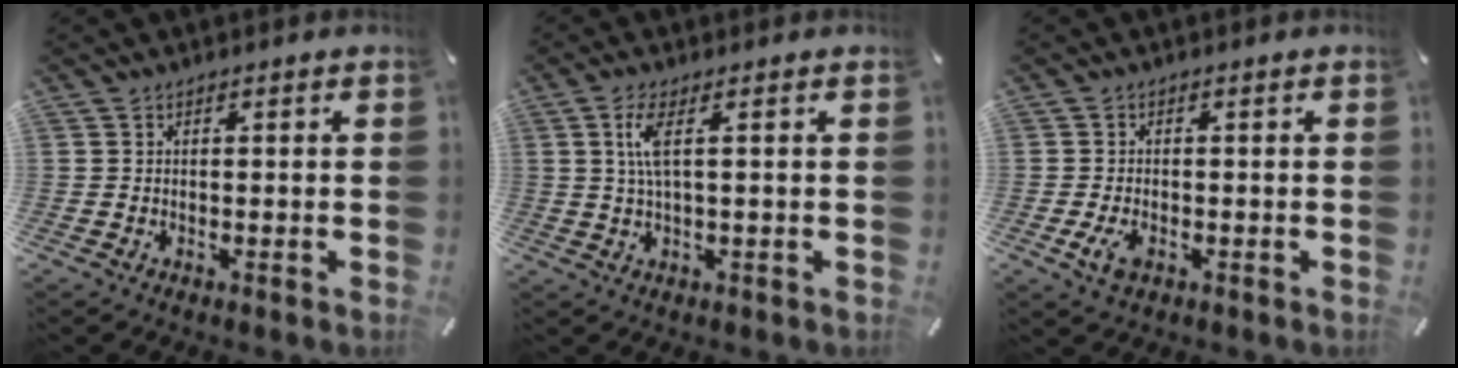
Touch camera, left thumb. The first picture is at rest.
{"total": 5.7, "force": [1.2, 1.2, 5.5], "torque": [-0.115, -0.002, 0.015]}
{"total": 3.5, "force": [-1.2, 2.1, 2.5], "torque": [-0.063, -0.002, -0.025]}